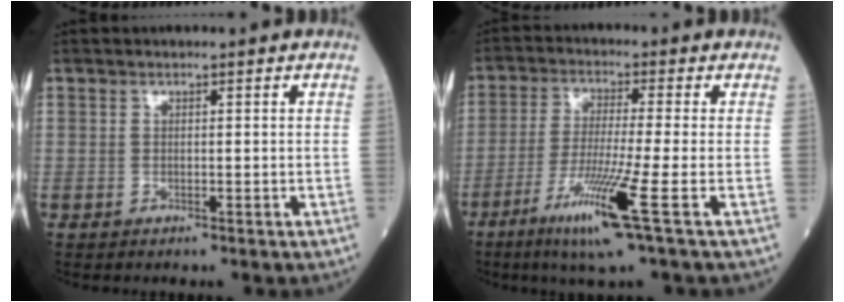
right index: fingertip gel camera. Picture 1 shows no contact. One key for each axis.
{"total": 10.2, "fx": -4.7, "fy": -1.3, "fz": 8.9, "tx": -0.174, "ty": -0.032, "tz": -0.093}